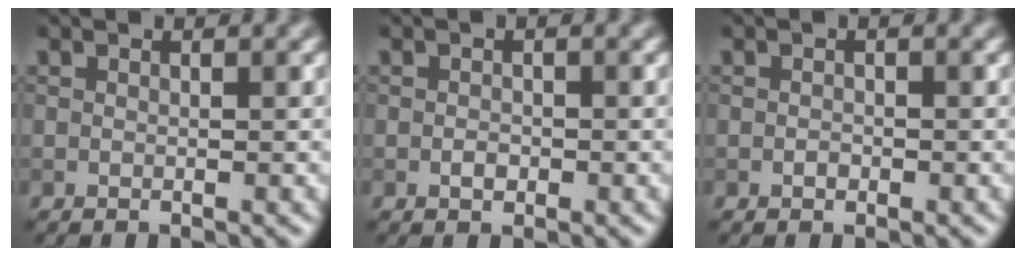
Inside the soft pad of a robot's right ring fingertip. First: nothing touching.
{"total": 1.0, "force": [-0.4, 0.6, 0.6], "torque": [-0.010, -0.001, -0.008]}
{"total": 0.6, "force": [-0.3, 0.4, 0.3], "torque": [-0.004, -0.001, -0.005]}